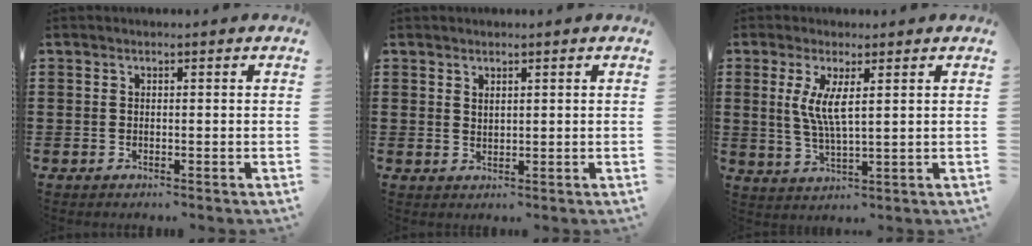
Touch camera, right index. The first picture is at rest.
{"total": 1.1, "force": [1.0, 0.4, 0.2], "torque": [-0.006, 0.002, 0.019]}
{"total": 5.4, "force": [1.4, 1.1, 5.1], "torque": [-0.103, -0.002, 0.023]}